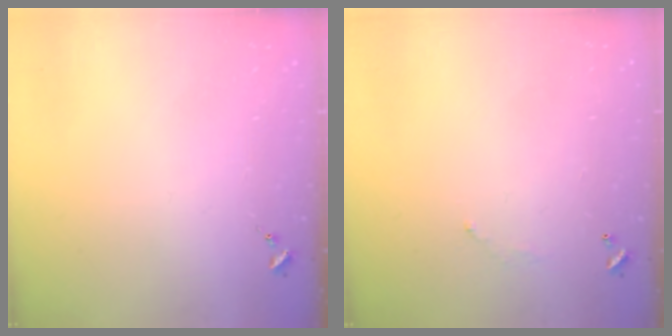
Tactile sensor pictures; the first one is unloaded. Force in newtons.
{"total": 5.2, "press": 5.2, "slide": 0.3}